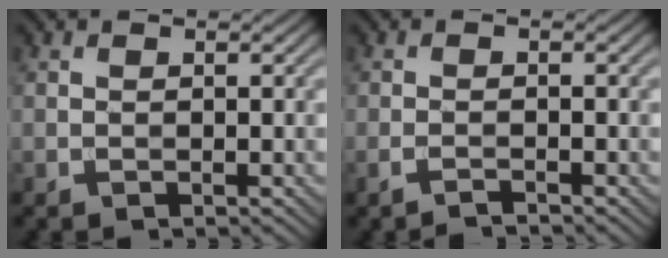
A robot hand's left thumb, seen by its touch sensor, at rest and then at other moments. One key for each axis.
{"total": 1.3, "fx": -1.2, "fy": 0.0, "fz": 0.6, "tx": -0.011, "ty": 0.002, "tz": -0.026}